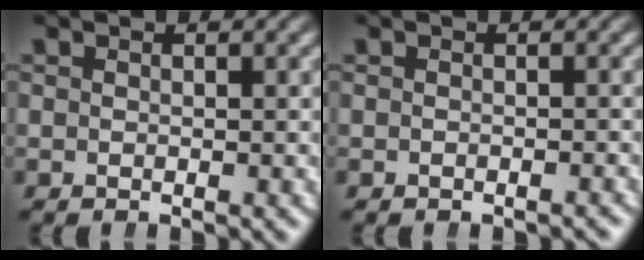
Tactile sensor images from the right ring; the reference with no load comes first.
{"total": 0.8, "force": [-0.7, -0.1, -0.3], "torque": [0.006, -0.002, -0.008]}